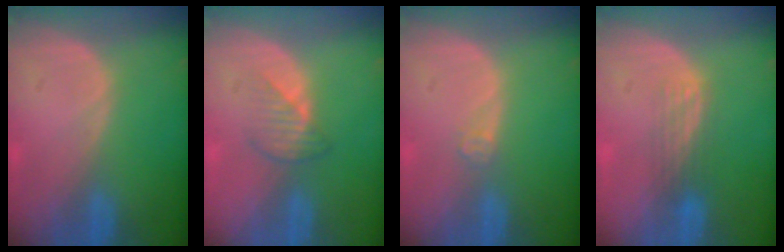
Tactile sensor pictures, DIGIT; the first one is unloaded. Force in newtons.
{"total": 3.0, "press": 2.9, "slide": 0.7}
{"total": 1.5, "press": 1.2, "slide": 0.9}
{"total": 2.9, "press": 2.7, "slide": 1.2}